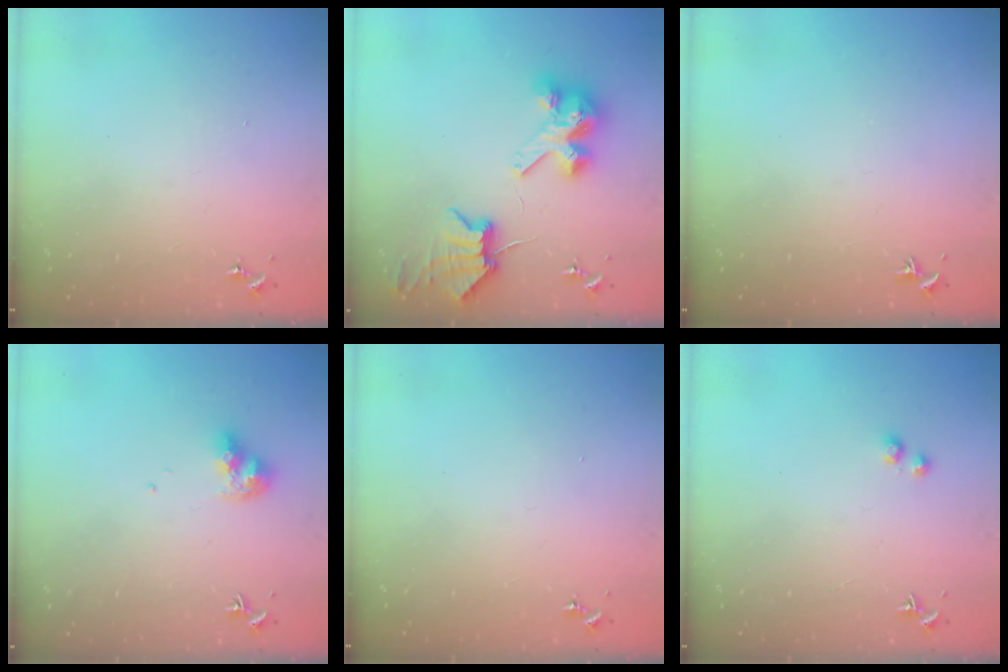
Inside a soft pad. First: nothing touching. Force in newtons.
{"total": 8.7, "press": 8.7, "slide": 1.2}
{"total": 0.0}
{"total": 11.0, "press": 10.9, "slide": 1.2}
{"total": 0.0}
{"total": 2.4, "press": 2.3, "slide": 0.9}